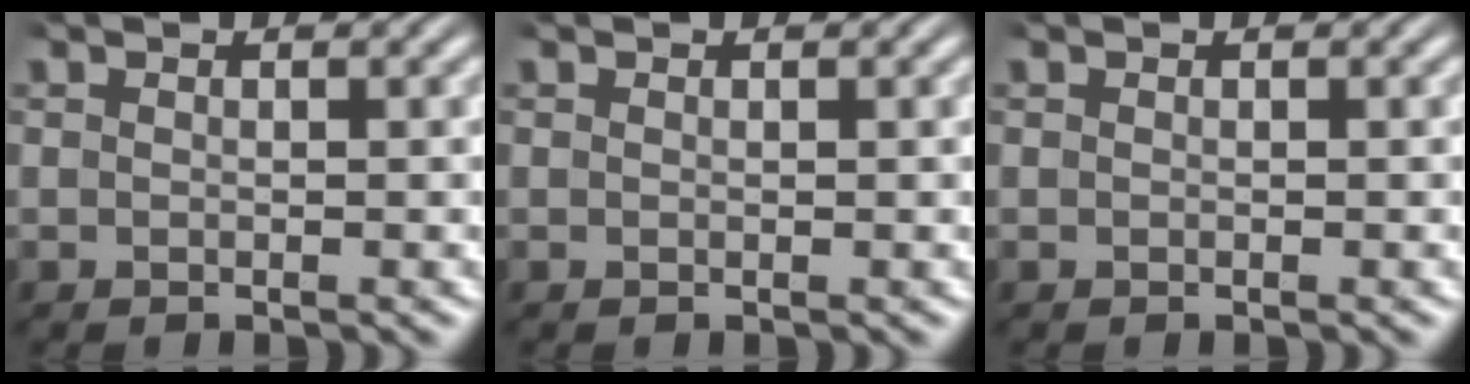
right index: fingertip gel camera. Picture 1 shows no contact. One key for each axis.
{"total": 0.0}
{"total": 0.0}